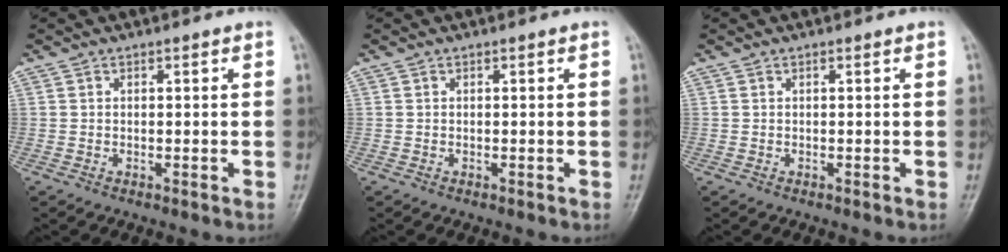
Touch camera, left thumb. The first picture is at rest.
{"total": 0.0}
{"total": 0.0}